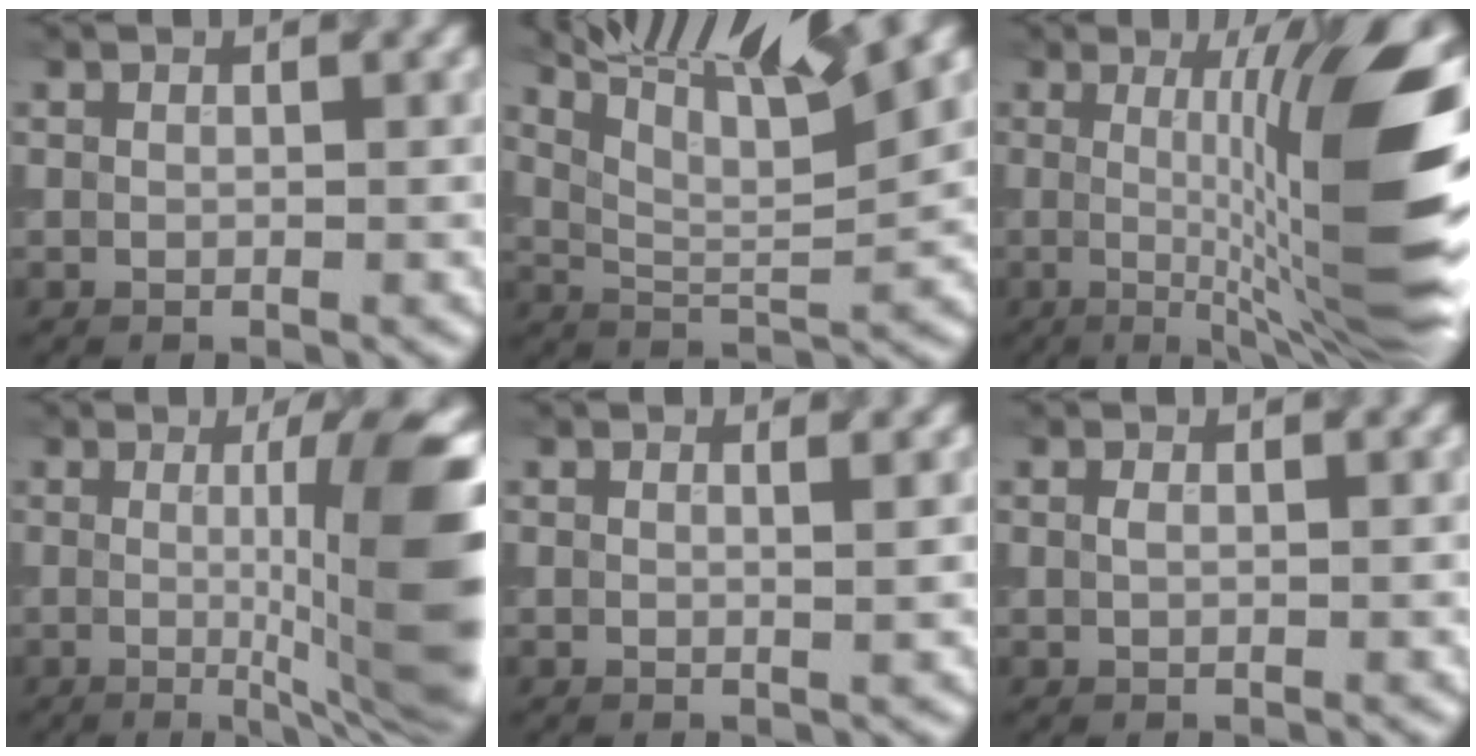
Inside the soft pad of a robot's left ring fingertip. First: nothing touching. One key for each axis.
{"total": 10.1, "fx": 6.5, "fy": 2.0, "fz": 7.4, "tx": -0.128, "ty": 0.016, "tz": 0.109}
{"total": 14.2, "fx": -0.4, "fy": 3.1, "fz": 13.9, "tx": -0.156, "ty": 0.008, "tz": -0.008}
{"total": 12.6, "fx": -0.2, "fy": 2.8, "fz": 12.3, "tx": -0.135, "ty": -0.003, "tz": -0.001}
{"total": 1.4, "fx": 0.4, "fy": 0.6, "fz": 1.2, "tx": -0.009, "ty": 0.002, "tz": -0.007}
{"total": 0.5, "fx": 0.0, "fy": 0.2, "fz": 0.5, "tx": -0.012, "ty": 0.002, "tz": 0.001}